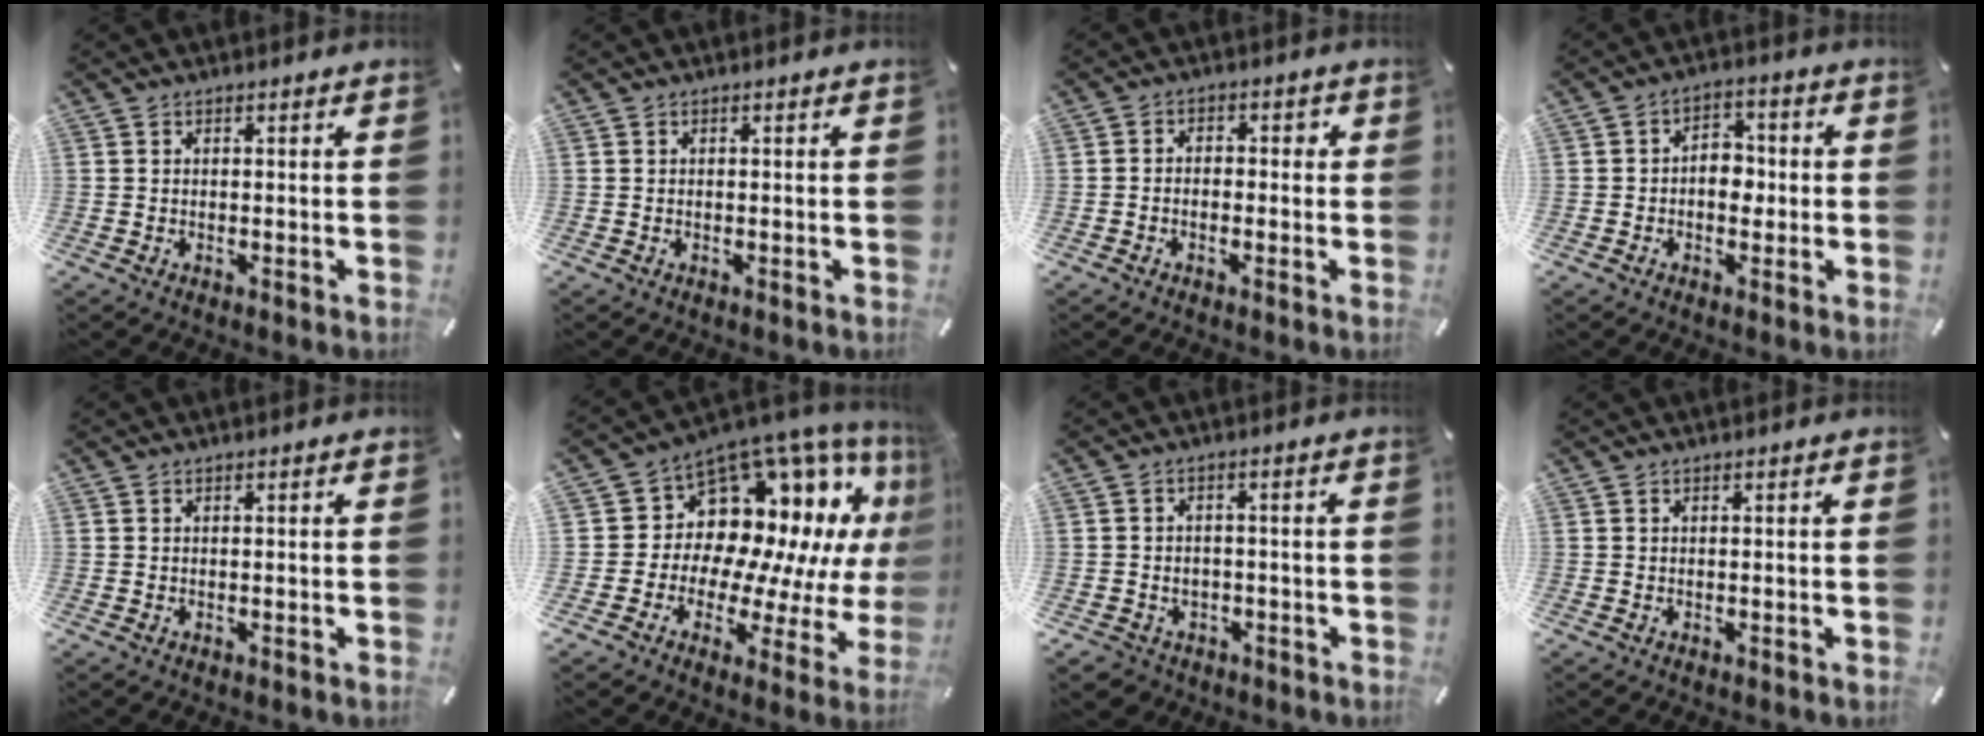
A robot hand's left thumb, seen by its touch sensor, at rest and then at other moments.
{"total": 0.0}
{"total": 3.0, "force": [-1.9, 1.9, 1.3], "torque": [-0.023, 0.015, -0.038]}
{"total": 5.6, "force": [-1.1, 4.0, 3.7], "torque": [-0.051, 0.009, -0.024]}
{"total": 0.0}
{"total": 14.6, "force": [7.9, 10.2, 6.8], "torque": [-0.090, -0.110, 0.146]}
{"total": 3.8, "force": [-1.5, 3.4, 0.8], "torque": [-0.022, 0.008, -0.030]}
{"total": 0.0}